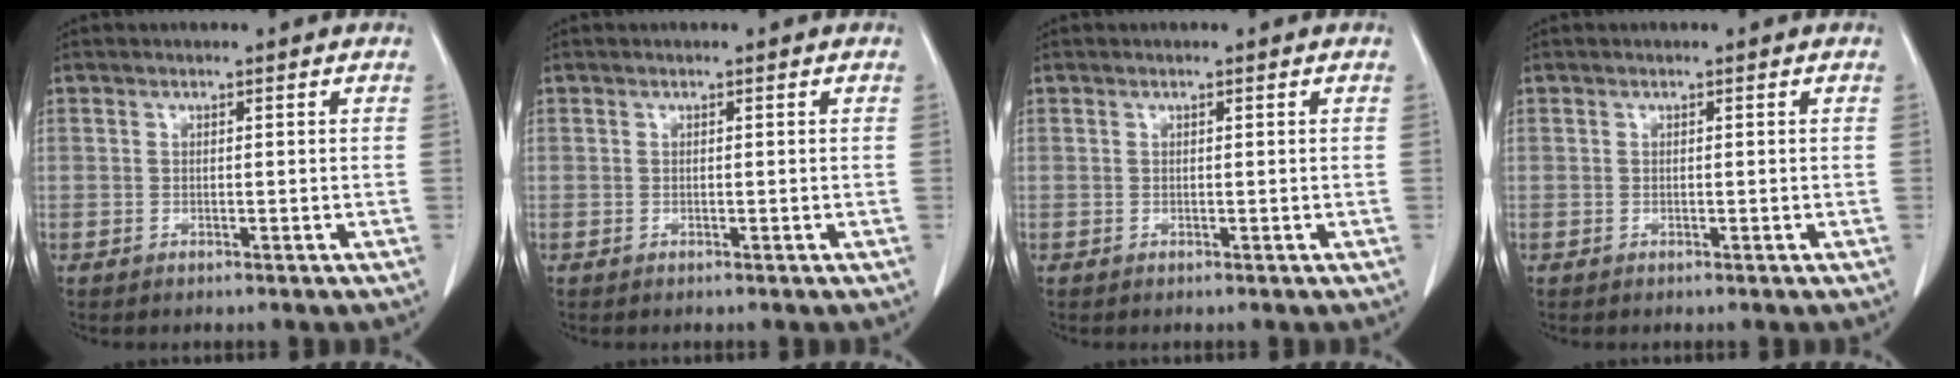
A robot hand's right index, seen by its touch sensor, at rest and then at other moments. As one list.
[{"total": 0.0}, {"total": 0.0}, {"total": 0.0}]